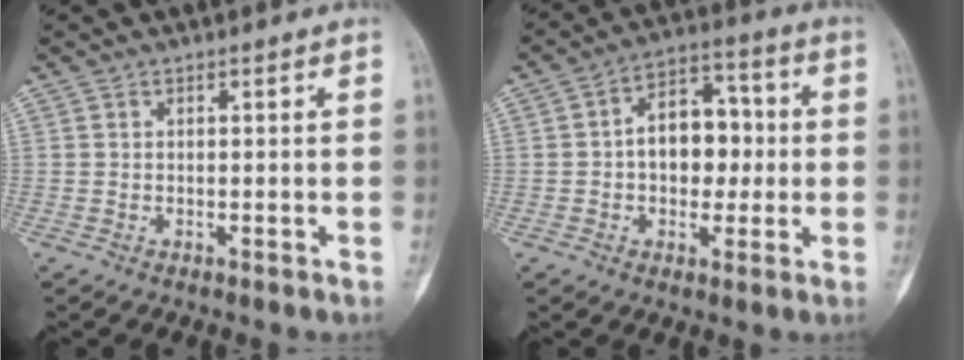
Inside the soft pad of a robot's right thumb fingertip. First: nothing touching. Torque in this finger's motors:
{"motor_torque": [0.16, 0.18, 0.64, -0.51, 0.02]}